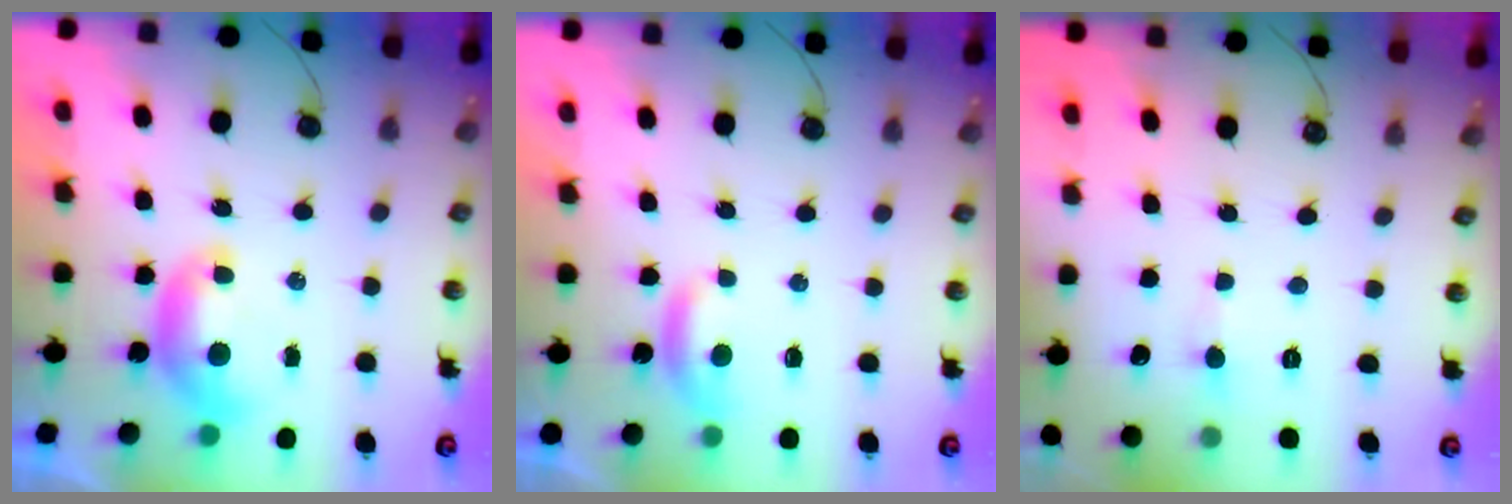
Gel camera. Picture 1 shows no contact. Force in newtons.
{"total": 1.8, "press": 1.7, "slide": 0.4}
{"total": 0.7, "press": 0.5, "slide": 0.5}